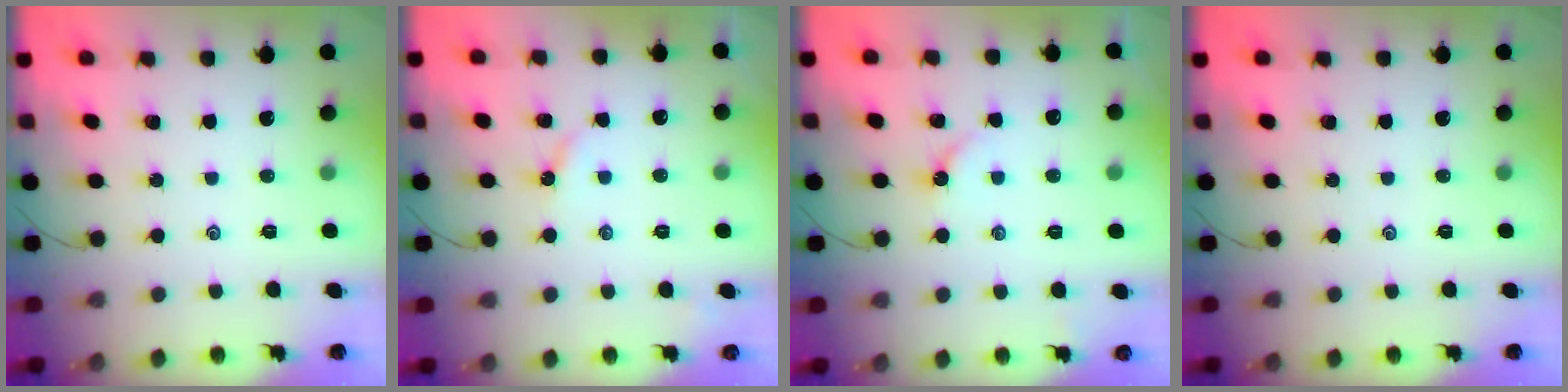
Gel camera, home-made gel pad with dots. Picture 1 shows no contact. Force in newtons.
{"total": 2.7, "press": 2.7, "slide": 0.4}
{"total": 2.5, "press": 2.4, "slide": 0.4}
{"total": 0.0}